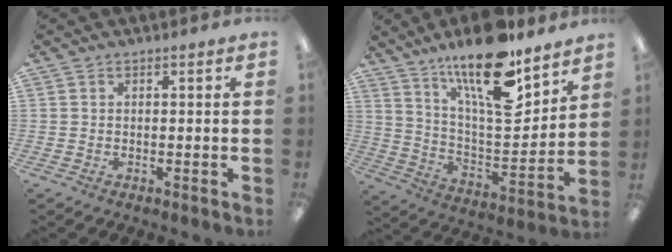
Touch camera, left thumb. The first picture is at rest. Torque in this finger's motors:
{"motor_torque": [0.93, 0.14, 1.71, -1.06, 0.30]}